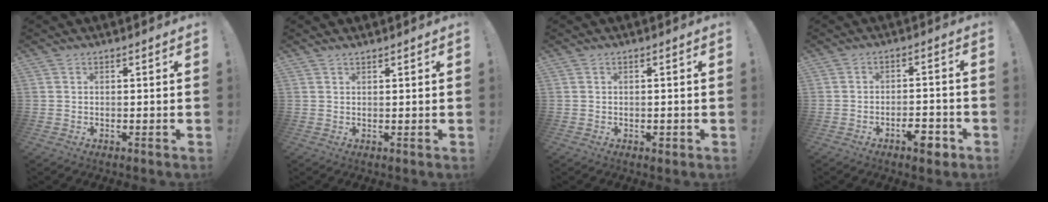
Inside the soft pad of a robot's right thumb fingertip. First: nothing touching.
{"total": 1.0, "force": [1.0, 0.1, 0.0], "torque": [0.006, -0.003, 0.017]}
{"total": 0.9, "force": [-0.4, 0.4, 0.7], "torque": [-0.015, 0.004, -0.005]}
{"total": 5.8, "force": [-3.7, 1.9, 4.1], "torque": [-0.060, 0.024, -0.057]}